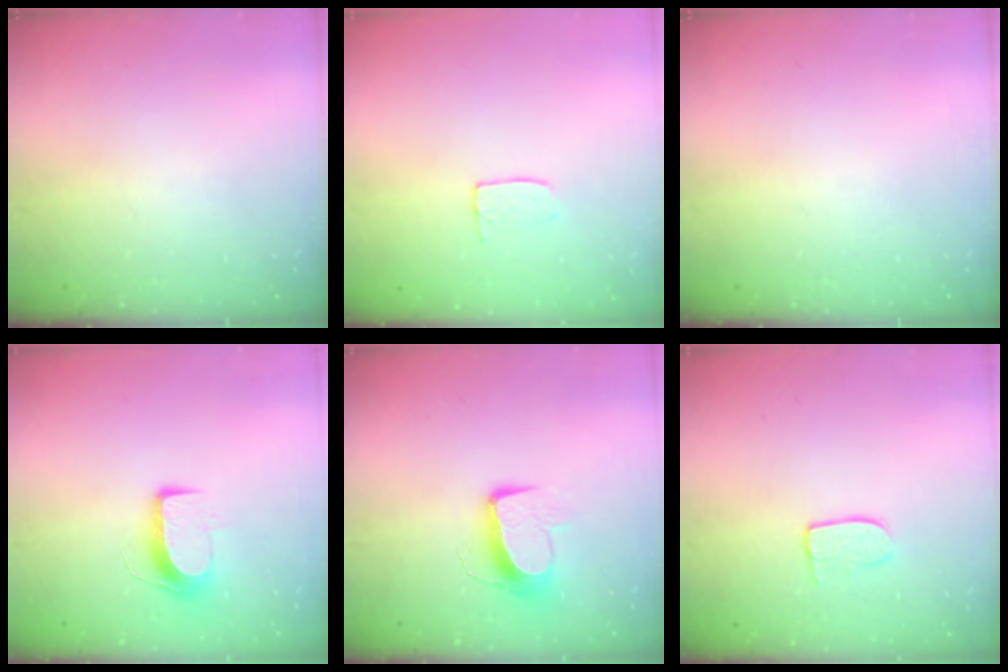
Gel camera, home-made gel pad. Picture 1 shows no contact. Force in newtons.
{"total": 3.5, "press": 3.5, "slide": 0.2}
{"total": 0.0}
{"total": 8.9, "press": 8.9, "slide": 0.5}
{"total": 10.5, "press": 10.5, "slide": 0.8}
{"total": 6.7, "press": 6.7, "slide": 0.2}